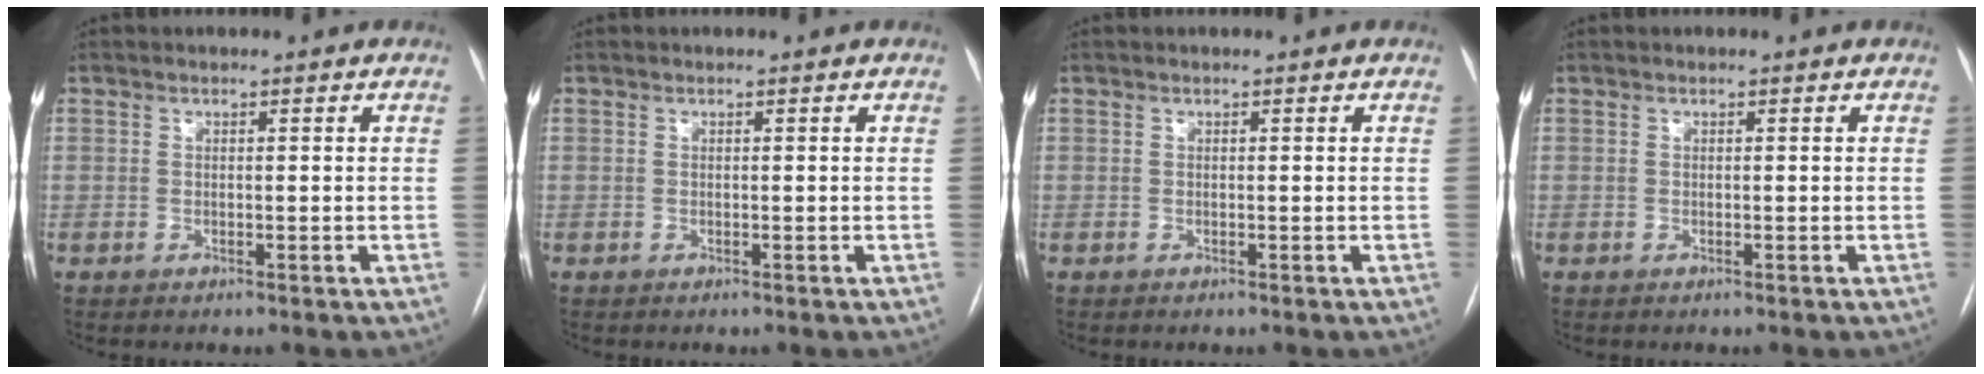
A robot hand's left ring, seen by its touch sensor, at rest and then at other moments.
{"total": 0.0}
{"total": 0.0}
{"total": 0.0}